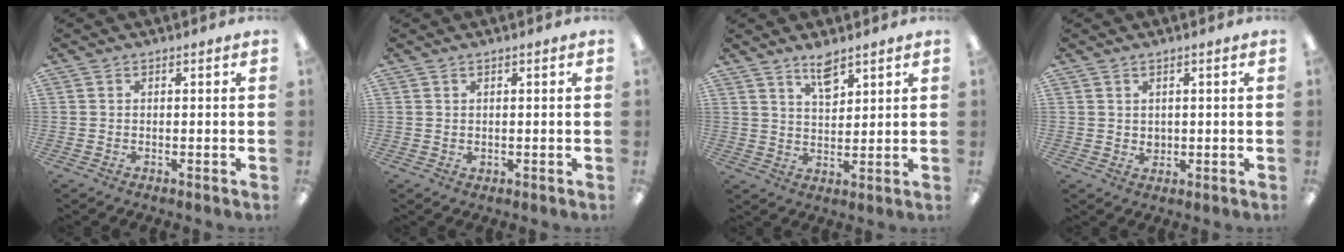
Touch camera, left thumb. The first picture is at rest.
{"total": 0.9, "force": [0.6, 0.5, 0.4], "torque": [-0.008, 0.002, 0.011]}
{"total": 6.3, "force": [4.8, 2.4, 3.4], "torque": [-0.045, -0.029, 0.080]}
{"total": 1.8, "force": [1.0, 1.4, 0.5], "torque": [-0.012, 0.001, 0.019]}